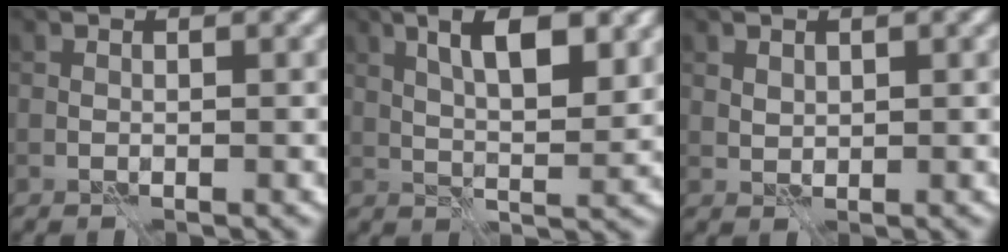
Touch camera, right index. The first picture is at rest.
{"total": 6.7, "force": [2.5, 2.3, 5.8], "torque": [-0.094, 0.002, 0.042]}
{"total": 1.1, "force": [0.6, 0.8, 0.4], "torque": [-0.011, -0.001, 0.014]}